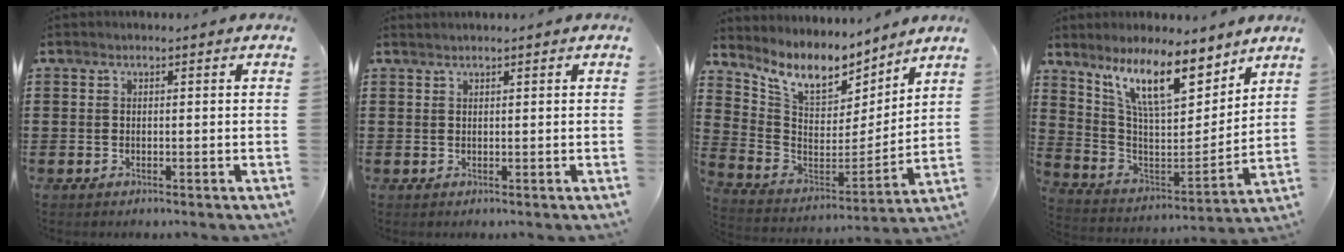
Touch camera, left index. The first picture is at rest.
{"total": 0.6, "force": [0.5, -0.1, 0.2], "torque": [-0.004, -0.002, 0.012]}
{"total": 9.5, "force": [7.7, 3.7, 4.0], "torque": [-0.113, -0.047, 0.137]}
{"total": 12.6, "force": [9.1, 3.2, 8.2], "torque": [-0.177, -0.035, 0.161]}